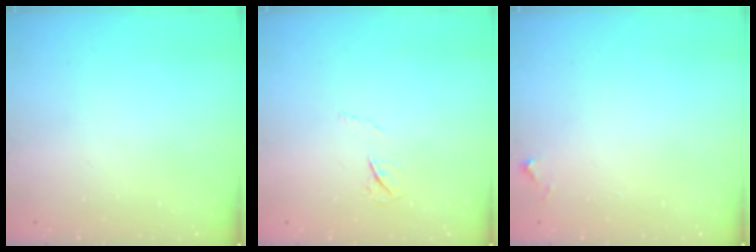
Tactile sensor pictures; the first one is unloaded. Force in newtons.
{"total": 3.3, "press": 3.2, "slide": 0.5}
{"total": 4.2, "press": 4.2, "slide": 0.1}